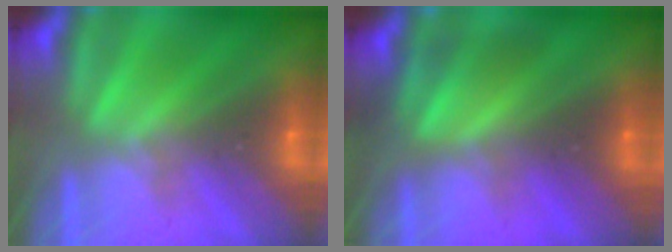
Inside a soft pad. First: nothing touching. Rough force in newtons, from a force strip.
{"total": 3.0}